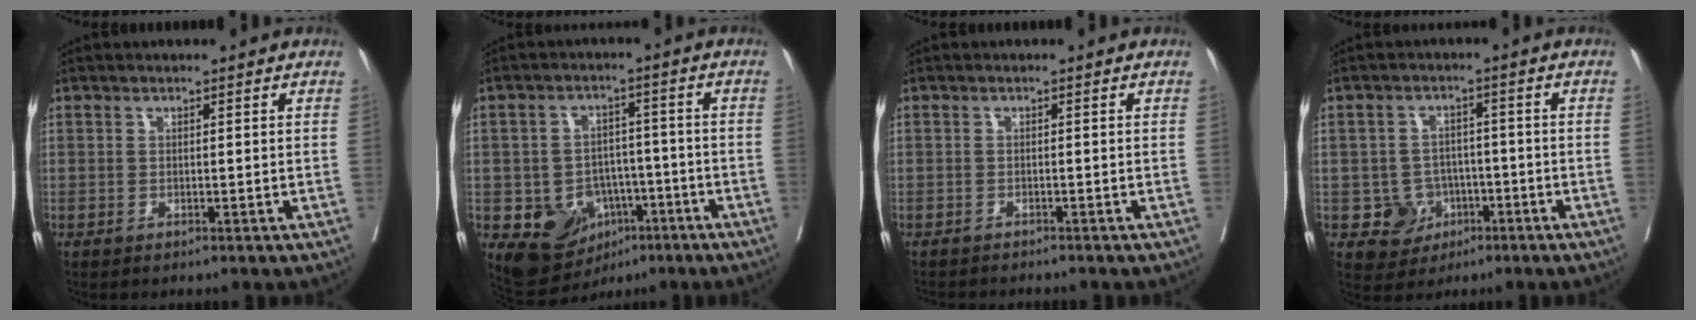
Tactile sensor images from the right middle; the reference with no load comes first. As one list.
[{"total": 9.2, "force": [-3.7, 7.5, 3.8], "torque": [-0.059, 0.017, -0.047]}, {"total": 3.0, "force": [-2.9, 0.2, 0.7], "torque": [-0.009, -0.009, -0.043]}, {"total": 5.4, "force": [-2.0, 5.0, 0.8], "torque": [-0.004, 0.012, -0.023]}]